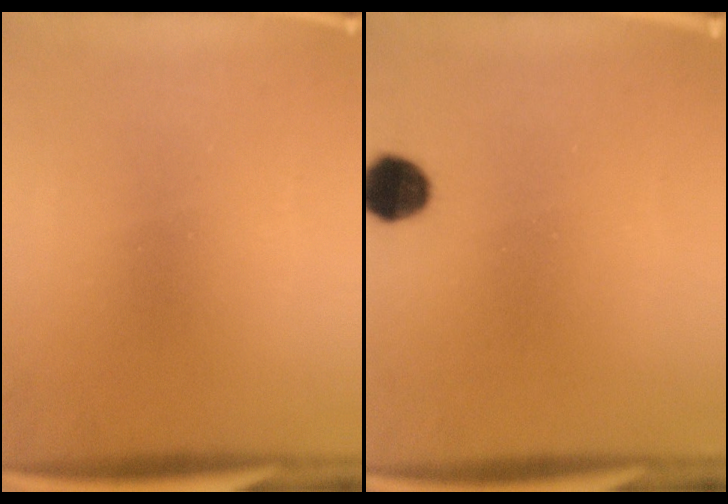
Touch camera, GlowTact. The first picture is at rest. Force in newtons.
{"total": 5.9}